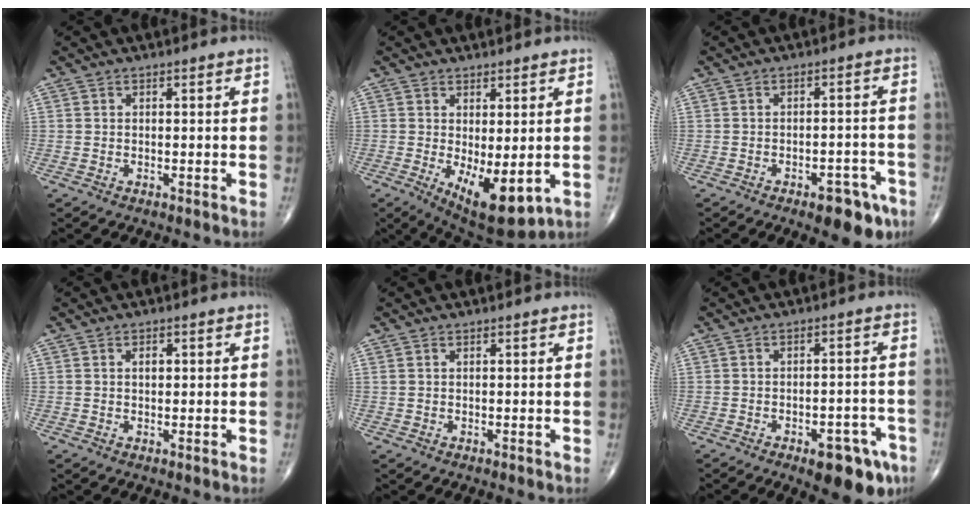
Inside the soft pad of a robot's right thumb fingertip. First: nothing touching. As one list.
[{"total": 10.4, "force": [-1.9, 4.2, 9.3], "torque": [-0.134, -0.022, -0.010]}, {"total": 8.0, "force": [-4.7, 3.5, 5.5], "torque": [-0.050, 0.028, -0.056]}, {"total": 1.6, "force": [0.4, 1.0, 1.2], "torque": [-0.016, 0.000, 0.007]}, {"total": 0.6, "force": [0.4, 0.3, 0.4], "torque": [-0.009, 0.007, 0.009]}, {"total": 10.4, "force": [-5.7, 4.4, 7.5], "torque": [-0.073, 0.030, -0.069]}]